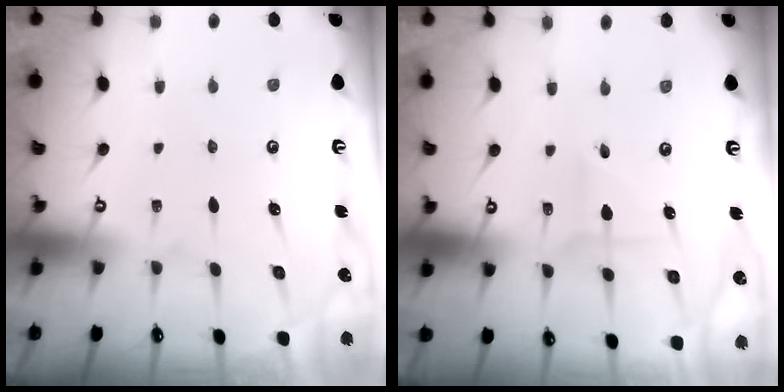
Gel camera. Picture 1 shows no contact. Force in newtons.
{"total": 2.6, "press": 2.6, "slide": 0.2}